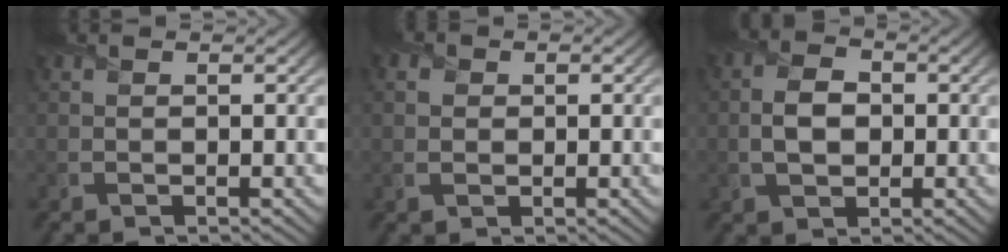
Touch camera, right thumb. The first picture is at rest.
{"total": 2.5, "force": [0.5, 2.1, 1.3], "torque": [-0.032, 0.004, -0.002]}
{"total": 4.4, "force": [-0.2, 3.0, 3.2], "torque": [-0.066, 0.001, -0.007]}